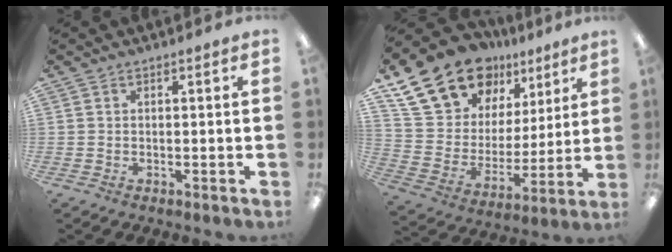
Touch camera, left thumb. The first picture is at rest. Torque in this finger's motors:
{"motor_torque": [1.30, 1.38, 1.41, -1.36, 0.37]}